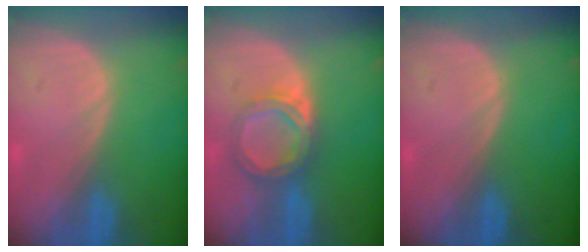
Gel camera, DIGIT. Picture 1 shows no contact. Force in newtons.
{"total": 5.3, "press": 5.1, "slide": 1.4}
{"total": 0.0}